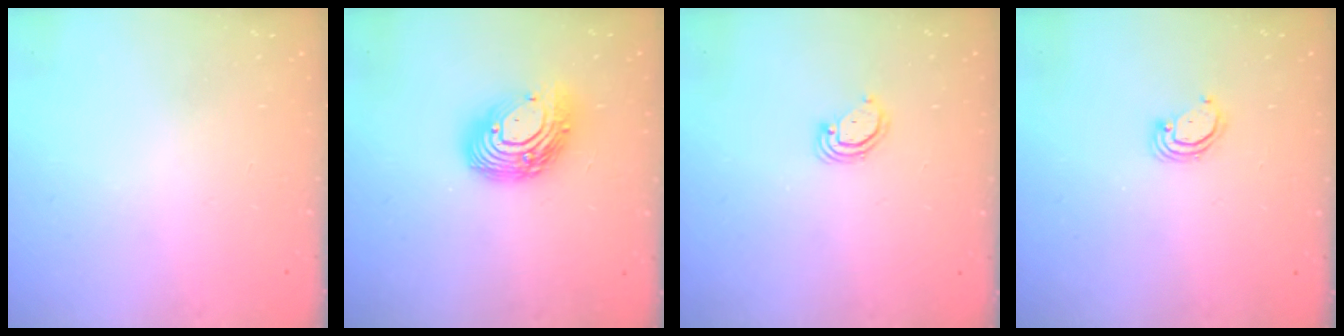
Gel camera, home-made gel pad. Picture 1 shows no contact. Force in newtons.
{"total": 15.3, "press": 15.3, "slide": 1.2}
{"total": 3.2, "press": 3.2, "slide": 0.4}
{"total": 3.2, "press": 3.2, "slide": 0.2}